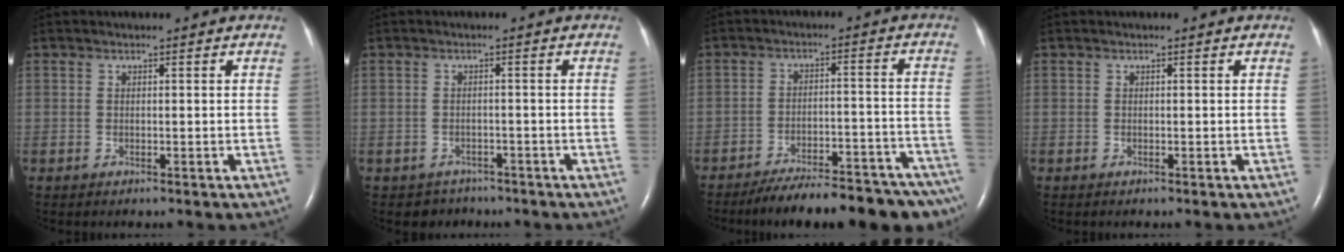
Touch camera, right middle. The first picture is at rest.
{"total": 2.7, "force": [-2.1, 1.7, -0.5], "torque": [0.001, 0.006, -0.030]}
{"total": 19.3, "force": [-16.7, 3.8, 8.9], "torque": [-0.078, 0.008, -0.223]}
{"total": 0.0}